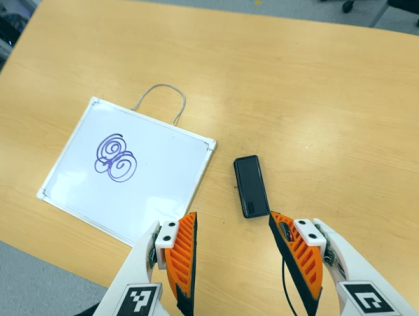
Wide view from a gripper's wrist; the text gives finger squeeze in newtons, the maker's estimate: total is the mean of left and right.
{"total": 0.0}